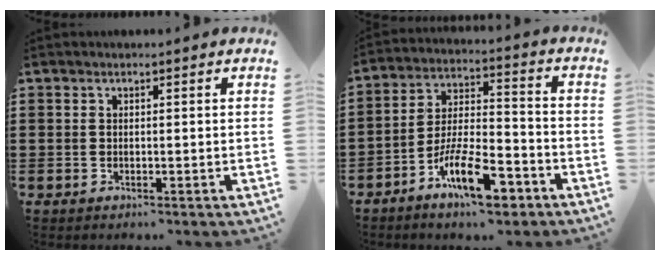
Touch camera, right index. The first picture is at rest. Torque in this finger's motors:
{"motor_torque": [0.74, 0.72, 0.59, 0.08]}